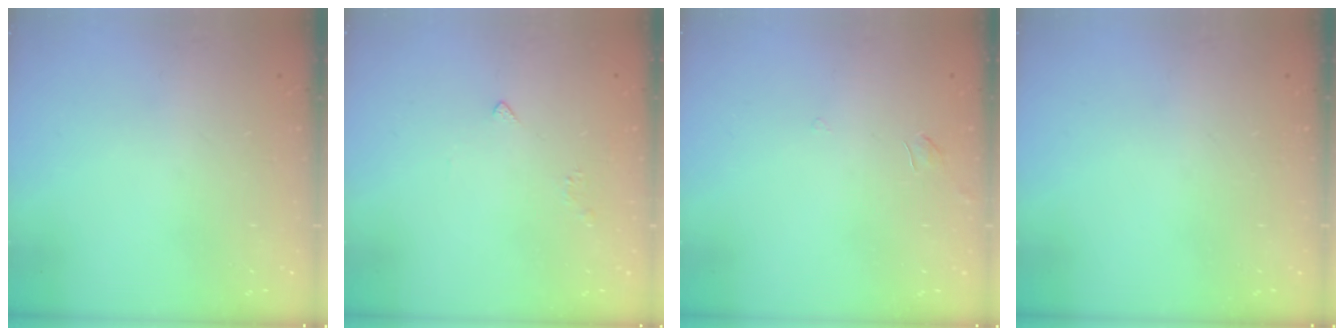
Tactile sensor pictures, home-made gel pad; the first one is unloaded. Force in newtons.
{"total": 2.0, "press": 1.9, "slide": 0.5}
{"total": 3.9, "press": 3.9, "slide": 0.4}
{"total": 0.0}